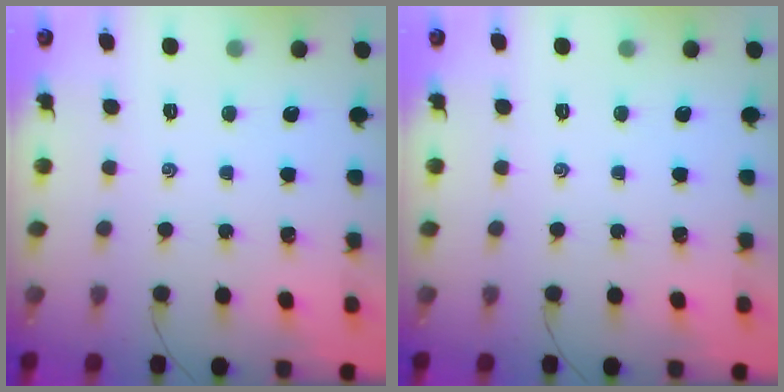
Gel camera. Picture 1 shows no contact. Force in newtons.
{"total": 0.0}